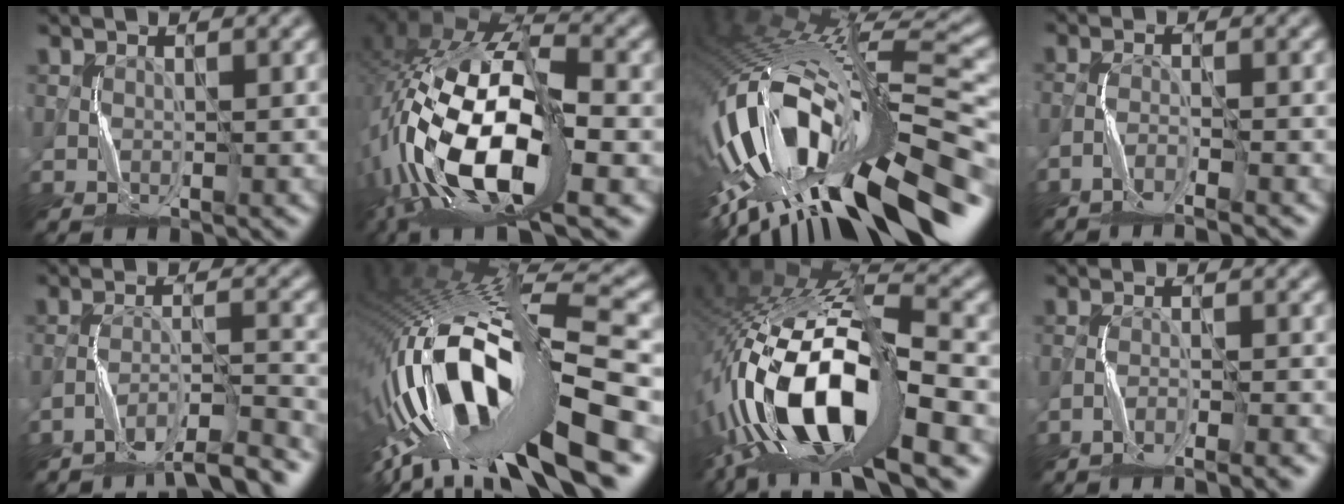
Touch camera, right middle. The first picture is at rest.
{"total": 16.6, "force": [-4.2, 8.1, 13.8], "torque": [-0.273, 0.000, -0.071]}
{"total": 17.3, "force": [-6.6, 7.1, 14.4], "torque": [-0.279, -0.018, -0.096]}
{"total": 2.9, "force": [-2.3, 0.2, 1.8], "torque": [-0.036, -0.002, -0.053]}
{"total": 7.8, "force": [-6.6, 1.6, 3.7], "torque": [-0.058, -0.006, -0.106]}
{"total": 18.0, "force": [-5.4, 6.8, 15.8], "torque": [-0.307, -0.029, -0.084]}
{"total": 17.1, "force": [-6.5, 7.1, 14.1], "torque": [-0.284, 0.011, -0.118]}
{"total": 4.1, "force": [-3.3, 0.5, 2.4], "torque": [-0.033, -0.004, -0.061]}